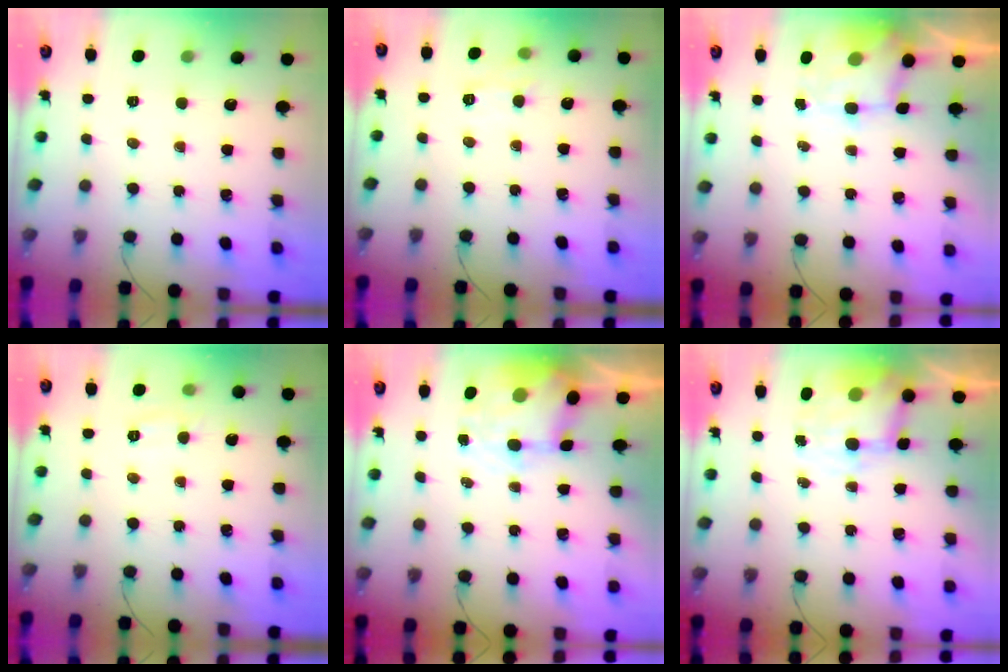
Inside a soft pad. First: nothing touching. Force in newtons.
{"total": 7.8, "press": 7.5, "slide": 2.1}
{"total": 3.1, "press": 3.0, "slide": 0.7}
{"total": 5.5, "press": 5.4, "slide": 1.0}
{"total": 6.0, "press": 5.8, "slide": 1.6}
{"total": 6.1, "press": 6.1, "slide": 0.3}